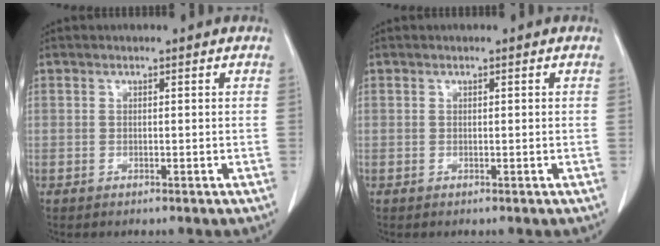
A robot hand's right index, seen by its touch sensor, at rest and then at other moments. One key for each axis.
{"total": 0.0}